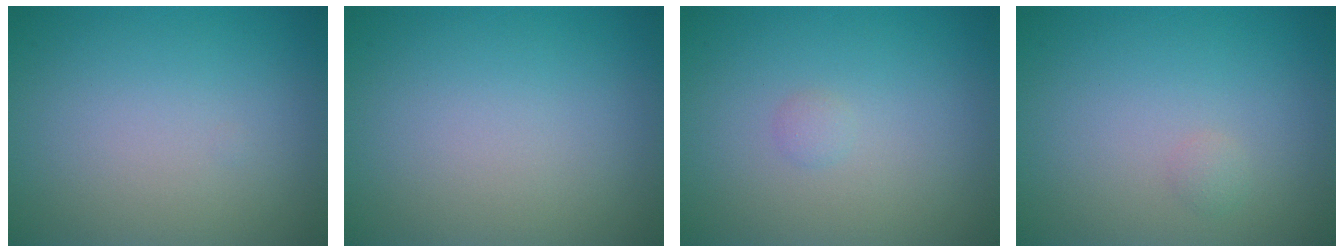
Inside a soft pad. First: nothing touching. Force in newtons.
{"total": 0.0}
{"total": 0.5, "press": 0.5, "slide": 0.0}
{"total": 0.6, "press": 0.6, "slide": 0.0}